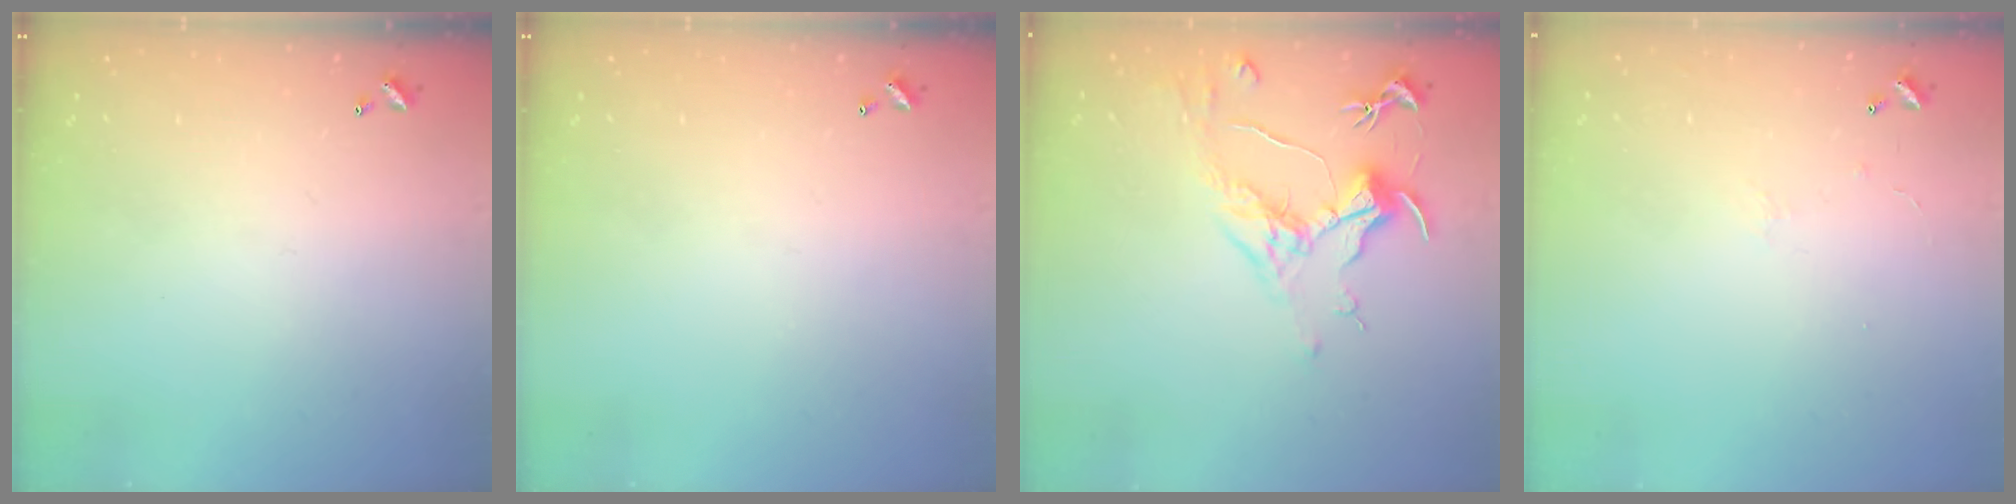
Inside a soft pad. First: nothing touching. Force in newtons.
{"total": 0.0}
{"total": 1.6, "press": 1.3, "slide": 0.9}
{"total": 0.9, "press": 0.7, "slide": 0.5}